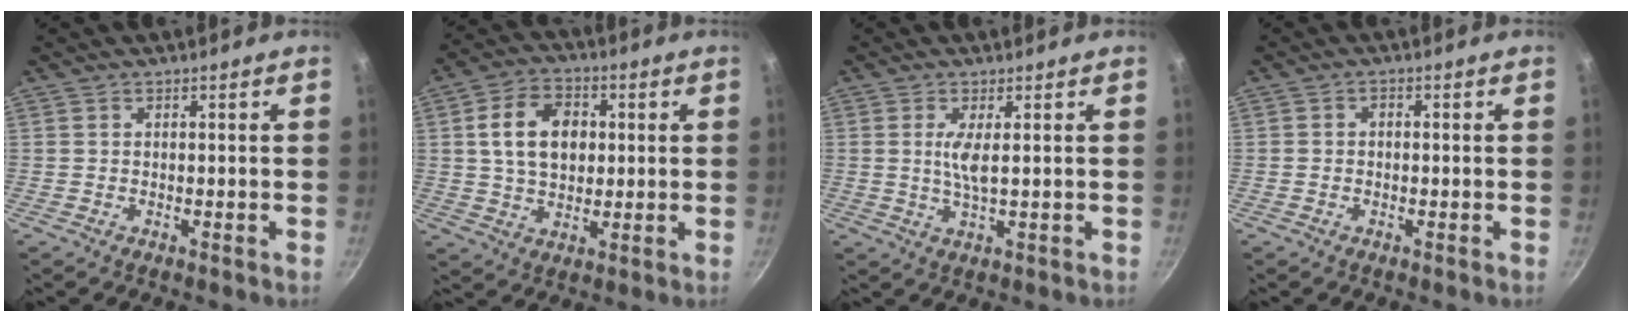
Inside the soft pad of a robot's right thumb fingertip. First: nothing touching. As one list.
[{"total": 11.4, "force": [1.8, 8.1, 7.8], "torque": [-0.112, 0.008, 0.026]}, {"total": 3.8, "force": [0.7, 0.6, 3.7], "torque": [-0.082, -0.007, 0.016]}, {"total": 1.2, "force": [-0.3, 1.0, 0.6], "torque": [-0.011, 0.006, -0.009]}]